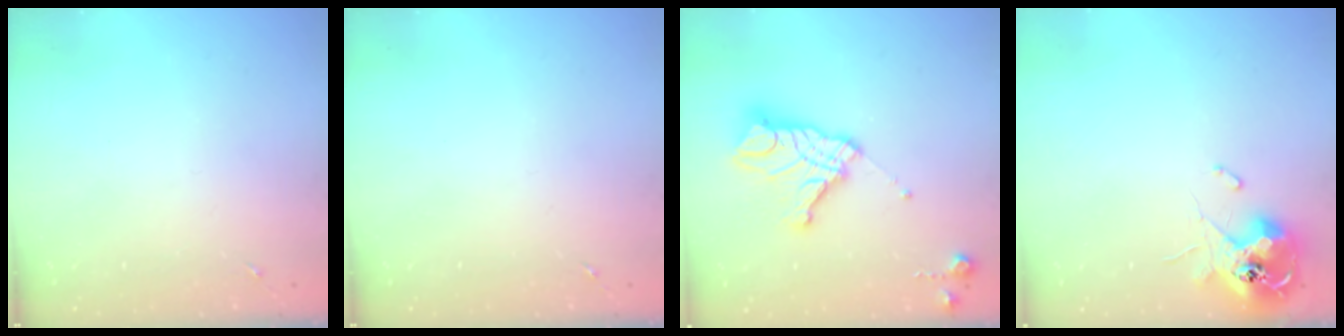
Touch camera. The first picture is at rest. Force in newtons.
{"total": 0.0}
{"total": 18.0, "press": 17.9, "slide": 1.7}
{"total": 12.7, "press": 12.6, "slide": 1.5}